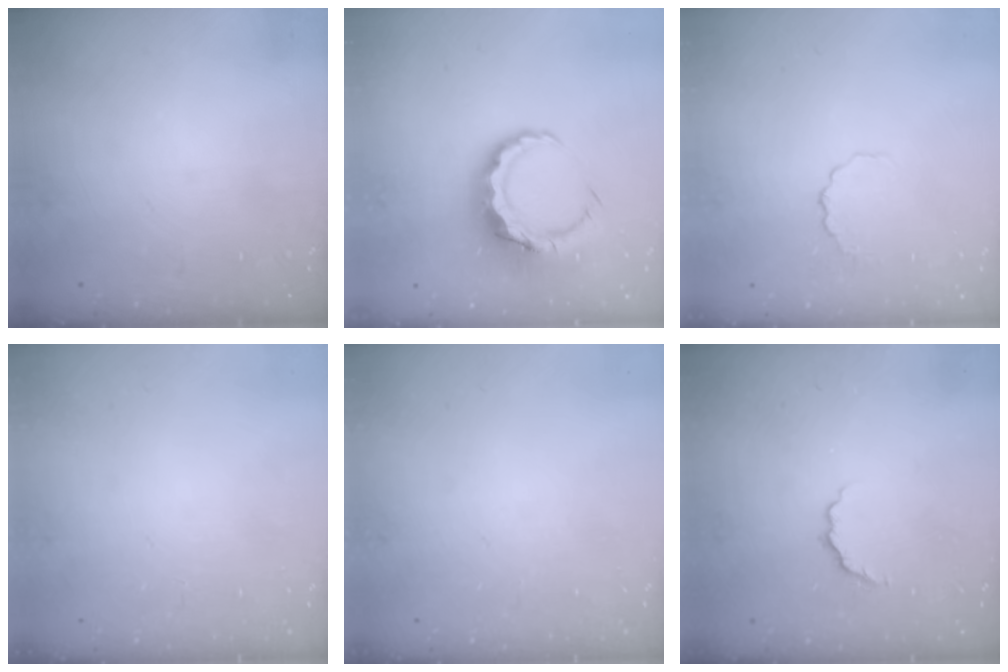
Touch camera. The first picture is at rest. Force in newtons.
{"total": 8.4, "press": 8.3, "slide": 1.6}
{"total": 2.8, "press": 2.6, "slide": 1.1}
{"total": 0.0}
{"total": 0.0}
{"total": 3.4, "press": 3.3, "slide": 0.8}